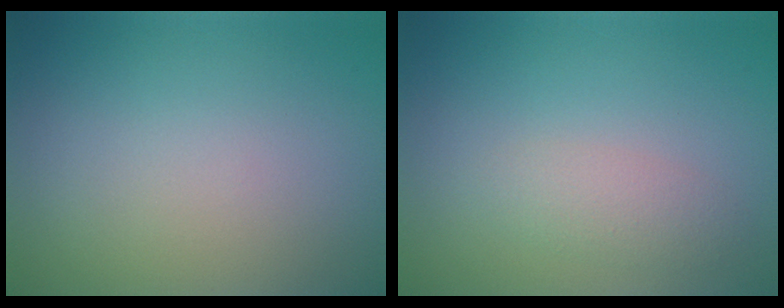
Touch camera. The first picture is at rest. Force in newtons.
{"total": 2.0, "press": 2.0, "slide": 0.0}